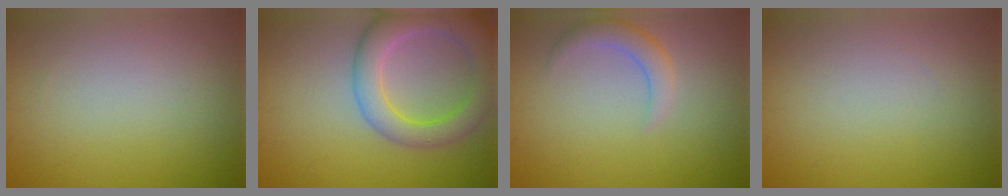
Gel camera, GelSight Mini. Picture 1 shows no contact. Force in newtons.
{"total": 6.5, "press": 6.5, "slide": 0.5}
{"total": 2.3, "press": 2.3, "slide": 0.4}
{"total": 0.0}